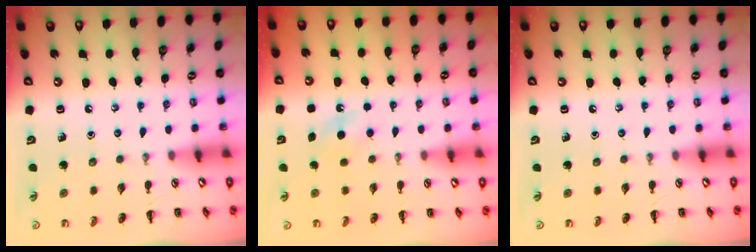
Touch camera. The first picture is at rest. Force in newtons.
{"total": 4.9, "press": 4.8, "slide": 1.2}
{"total": 0.0}